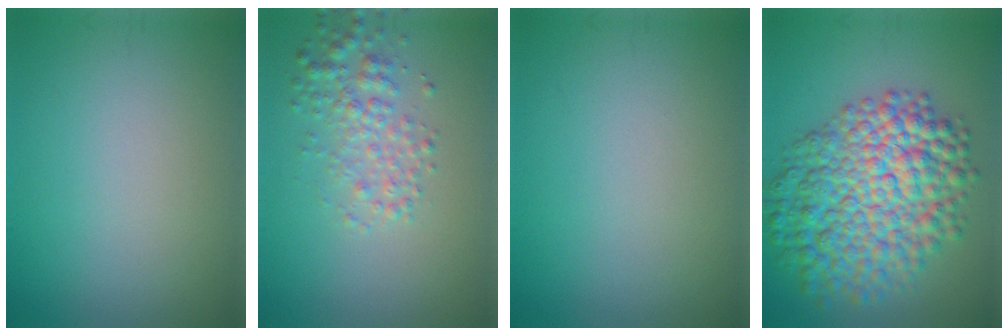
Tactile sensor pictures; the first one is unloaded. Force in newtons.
{"total": 3.0, "press": 3.0, "slide": 0.0}
{"total": 0.0}
{"total": 10.9, "press": 10.9, "slide": 0.2}